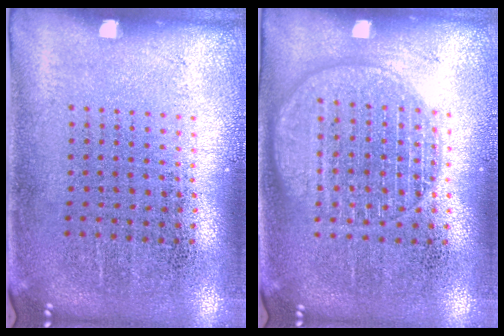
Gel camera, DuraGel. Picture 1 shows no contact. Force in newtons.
{"total": 1.7, "press": 1.7, "slide": 0.1}